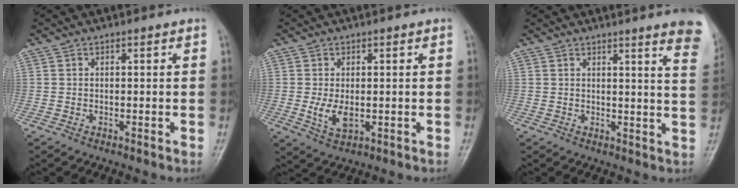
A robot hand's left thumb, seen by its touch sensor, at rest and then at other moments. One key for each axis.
{"total": 4.6, "fx": -0.3, "fy": 2.6, "fz": 3.8, "tx": -0.072, "ty": -0.012, "tz": 0.000}
{"total": 9.9, "fx": 7.5, "fy": 0.7, "fz": 6.5, "tx": -0.055, "ty": -0.038, "tz": 0.063}